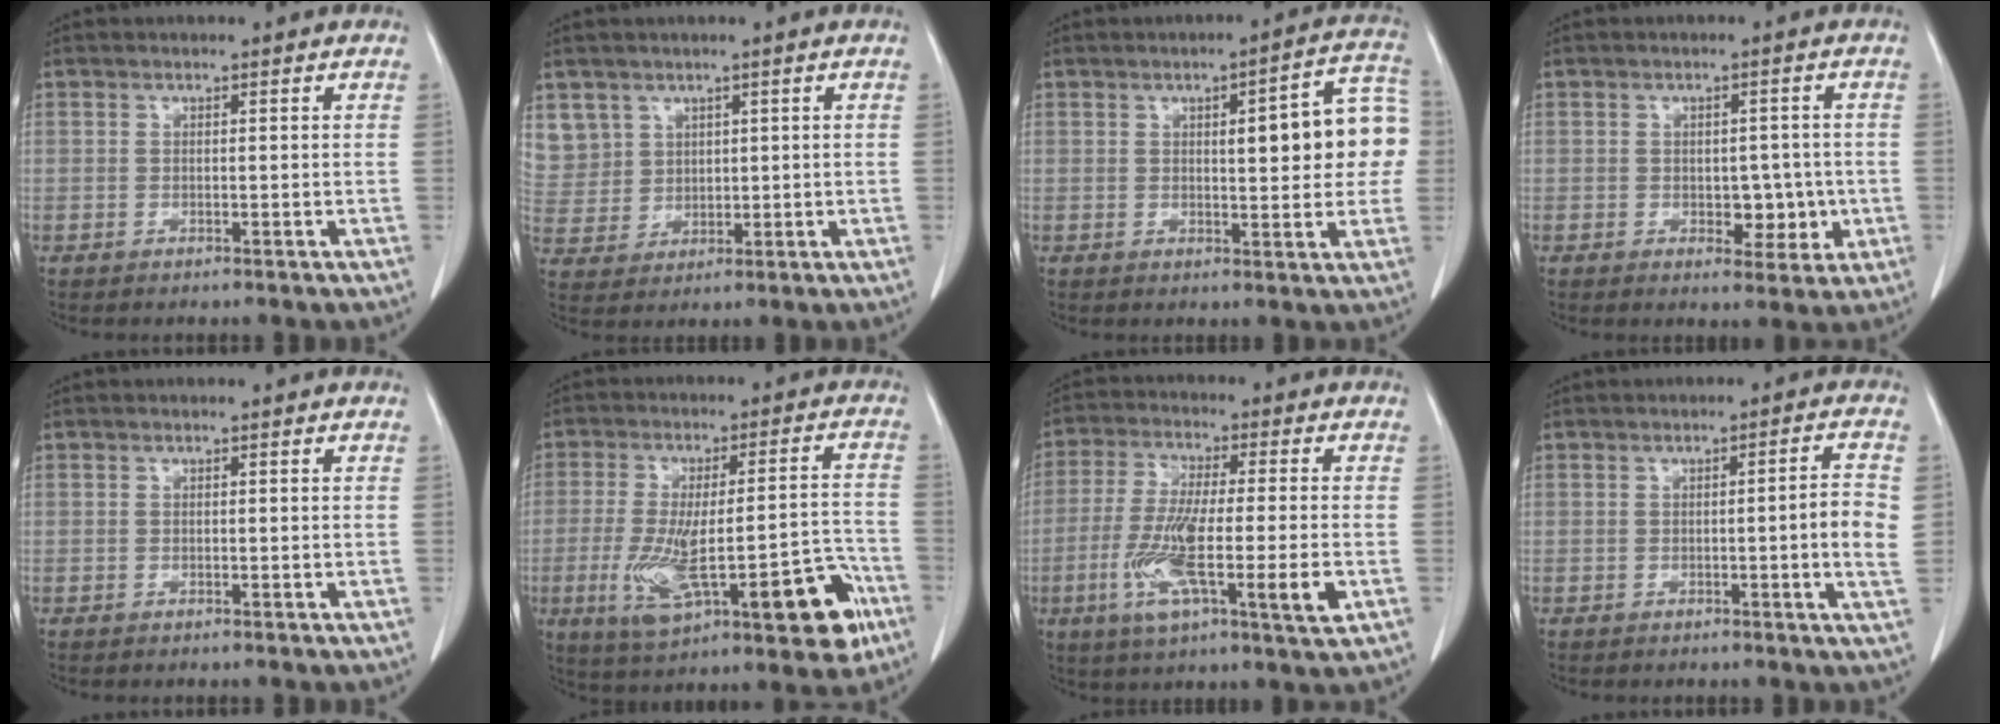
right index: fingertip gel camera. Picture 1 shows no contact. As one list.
[{"total": 8.2, "force": [4.3, 7.0, 0.4], "torque": [-0.020, 0.017, 0.106]}, {"total": 11.7, "force": [1.4, 2.8, 11.3], "torque": [-0.133, 0.031, 0.014]}, {"total": 4.9, "force": [-0.8, 2.9, 3.9], "torque": [-0.037, 0.003, -0.004]}, {"total": 0.0}, {"total": 19.2, "force": [-7.1, 5.0, 17.1], "torque": [-0.244, 0.017, -0.088]}, {"total": 14.3, "force": [-4.0, 1.5, 13.6], "torque": [-0.251, -0.021, -0.071]}, {"total": 5.2, "force": [-0.3, -0.2, 5.1], "torque": [-0.067, -0.001, -0.007]}]